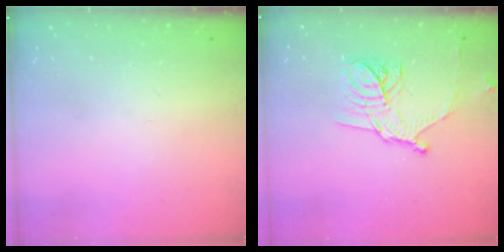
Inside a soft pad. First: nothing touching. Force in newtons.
{"total": 13.5, "press": 13.5, "slide": 0.1}